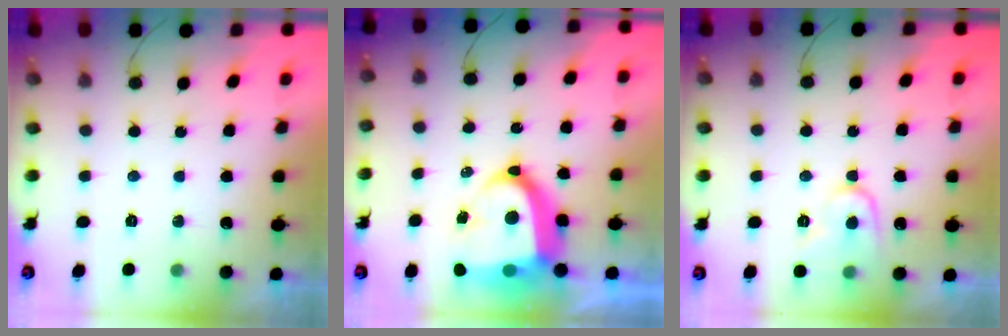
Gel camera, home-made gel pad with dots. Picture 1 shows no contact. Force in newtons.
{"total": 18.7, "press": 18.5, "slide": 2.7}
{"total": 9.1, "press": 9.1, "slide": 0.9}